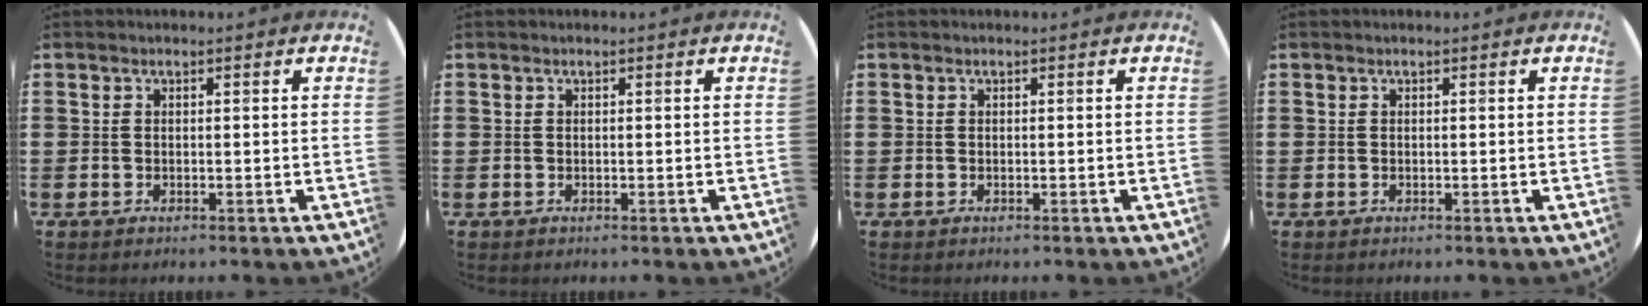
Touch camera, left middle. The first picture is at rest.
{"total": 0.0}
{"total": 0.0}
{"total": 0.0}